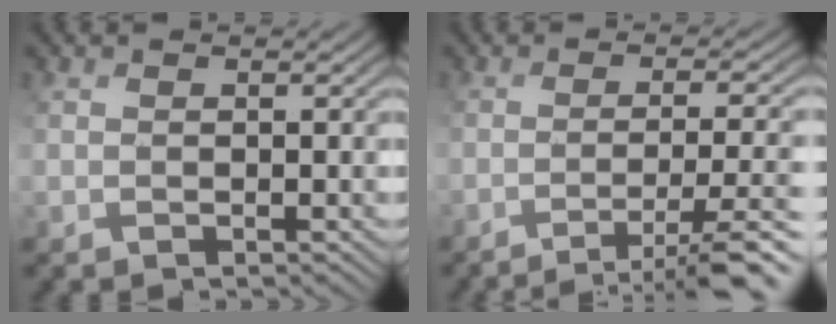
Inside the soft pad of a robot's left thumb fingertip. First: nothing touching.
{"total": 9.5, "force": [-5.5, 1.9, 7.6], "torque": [-0.108, 0.002, -0.084]}